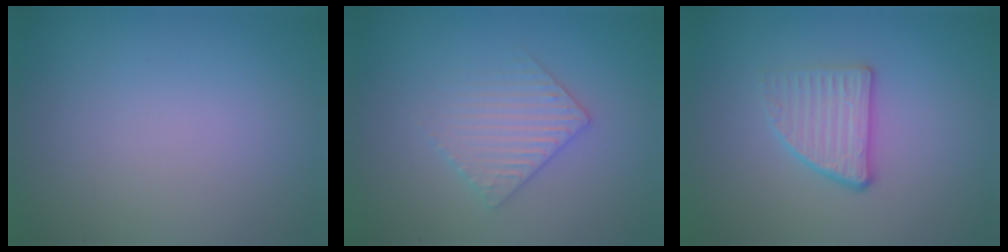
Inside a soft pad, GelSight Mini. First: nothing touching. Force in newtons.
{"total": 3.0, "press": 2.9, "slide": 0.6}
{"total": 2.8, "press": 2.5, "slide": 1.4}